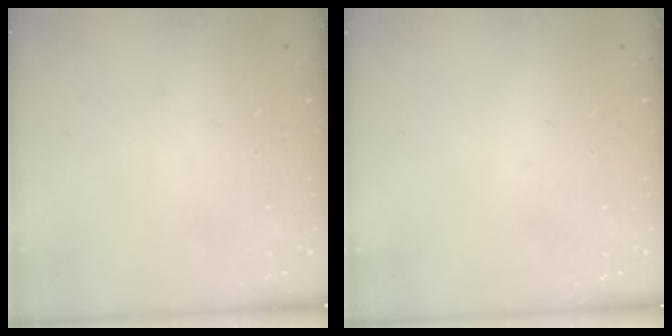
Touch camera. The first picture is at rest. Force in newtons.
{"total": 0.0}